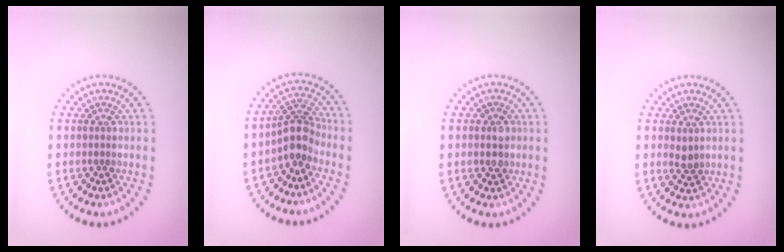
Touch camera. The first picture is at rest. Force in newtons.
{"total": 2.6, "press": 2.0, "slide": 1.7}
{"total": 1.6, "press": 1.6, "slide": 0.3}
{"total": 1.0, "press": 0.9, "slide": 0.3}